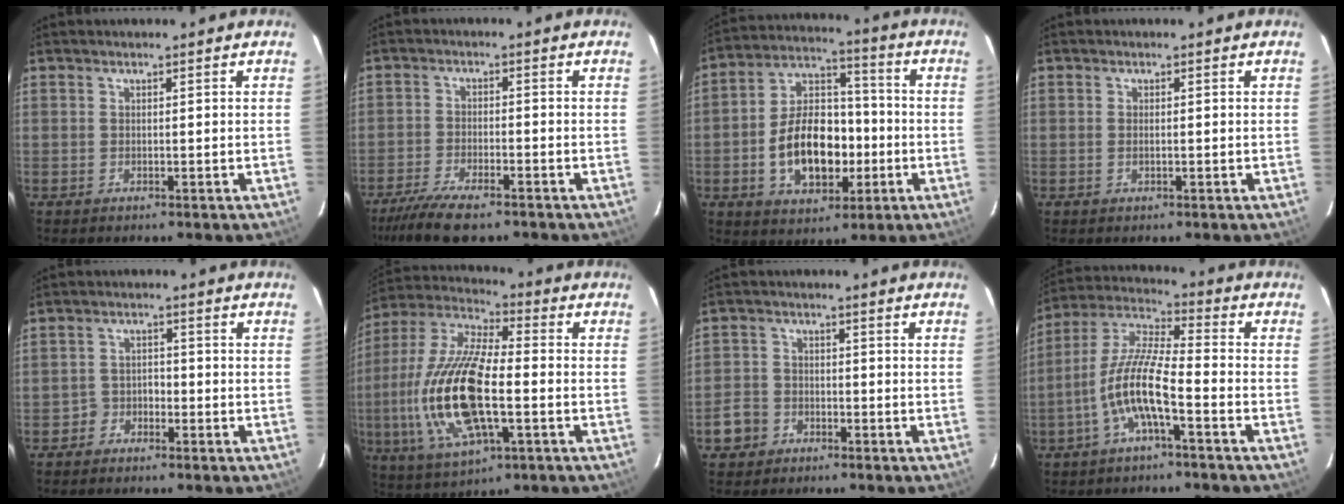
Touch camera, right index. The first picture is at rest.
{"total": 10.1, "force": [-8.0, 2.6, 5.6], "torque": [-0.138, -0.026, -0.143]}
{"total": 15.5, "force": [-3.6, 9.4, 11.8], "torque": [-0.234, 0.024, -0.048]}
{"total": 0.9, "force": [0.1, 0.3, 0.9], "torque": [-0.018, 0.000, 0.000]}
{"total": 2.8, "force": [-2.0, 1.9, 0.2], "torque": [-0.004, 0.009, -0.037]}
{"total": 20.6, "force": [-3.7, 7.6, 18.8], "torque": [-0.397, -0.008, -0.072]}
{"total": 5.0, "force": [-2.7, 4.1, 1.0], "torque": [-0.029, 0.016, -0.048]}
{"total": 11.1, "force": [-4.5, 1.9, 10.0], "torque": [-0.214, 0.006, -0.090]}